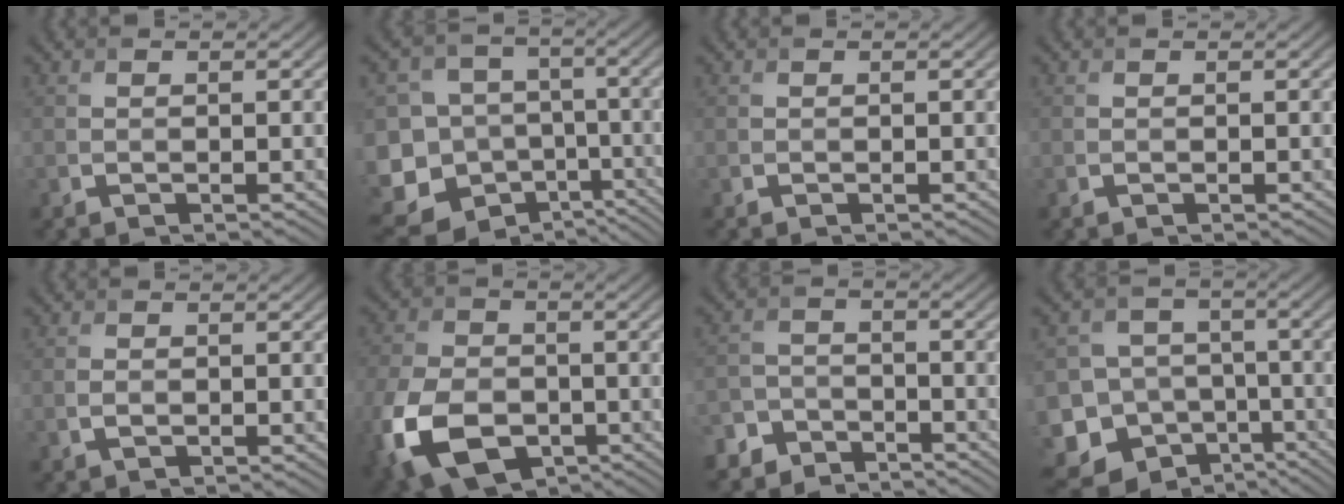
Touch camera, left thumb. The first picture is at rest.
{"total": 17.8, "force": [-9.9, 13.2, 6.7], "torque": [-0.199, -0.029, -0.141]}
{"total": 0.0}
{"total": 0.0}
{"total": 1.3, "force": [-0.2, 0.8, 0.9], "torque": [-0.022, -0.002, -0.003]}
{"total": 14.3, "force": [-5.5, 9.5, 9.1], "torque": [-0.247, -0.051, -0.098]}
{"total": 5.6, "force": [-4.8, 2.8, 0.8], "torque": [-0.020, -0.005, -0.100]}
{"total": 15.4, "force": [-9.2, 11.4, 4.6], "torque": [-0.148, -0.033, -0.138]}